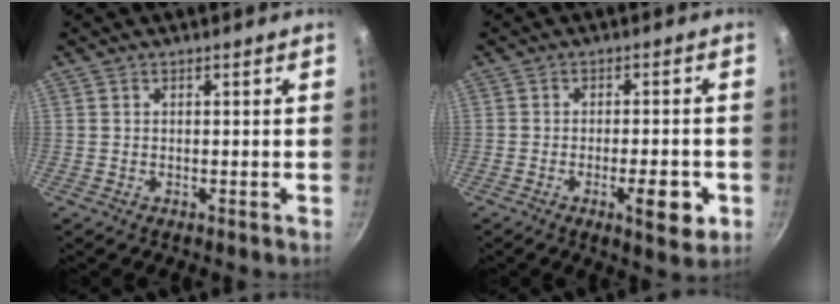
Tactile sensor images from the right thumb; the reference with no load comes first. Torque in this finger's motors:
{"motor_torque": [-0.03, 0.33, -0.24, -0.04, 0.02]}